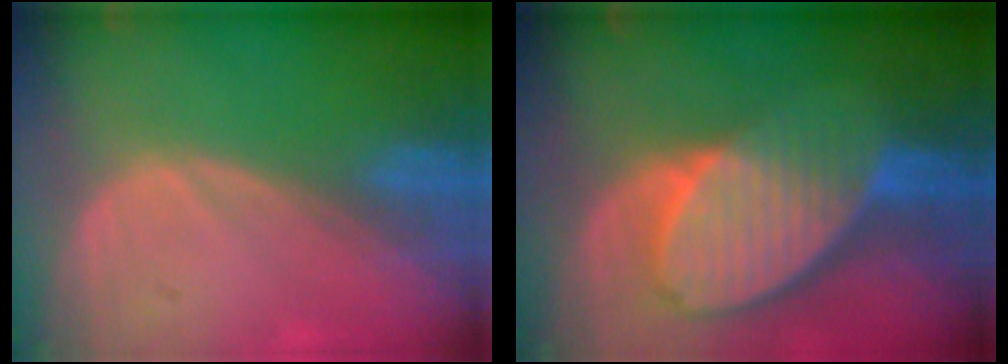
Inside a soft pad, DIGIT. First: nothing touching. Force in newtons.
{"total": 10.4, "press": 9.1, "slide": 5.1}